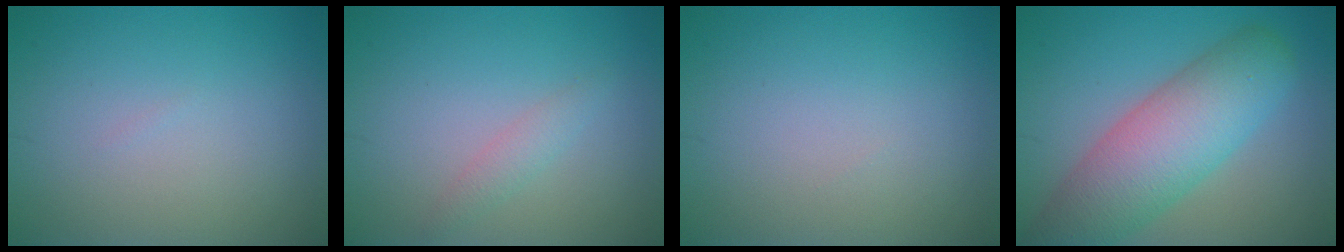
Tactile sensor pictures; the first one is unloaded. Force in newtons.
{"total": 1.3, "press": 1.3, "slide": 0.1}
{"total": 0.0}
{"total": 8.3, "press": 8.3, "slide": 0.4}